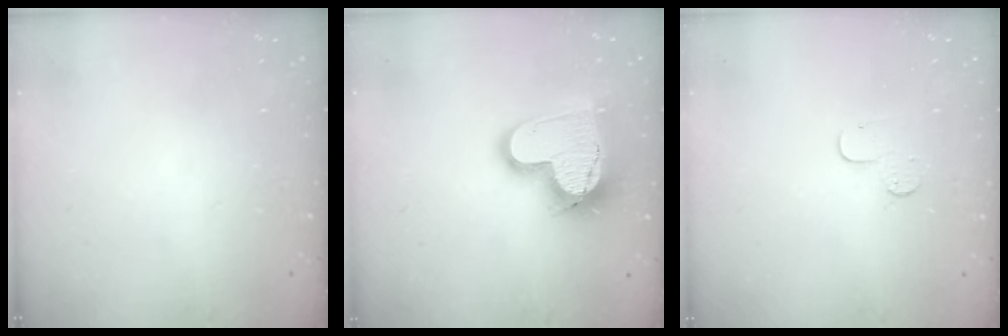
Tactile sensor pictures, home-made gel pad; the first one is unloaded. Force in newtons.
{"total": 17.1, "press": 17.0, "slide": 1.5}
{"total": 4.3, "press": 4.3, "slide": 0.4}